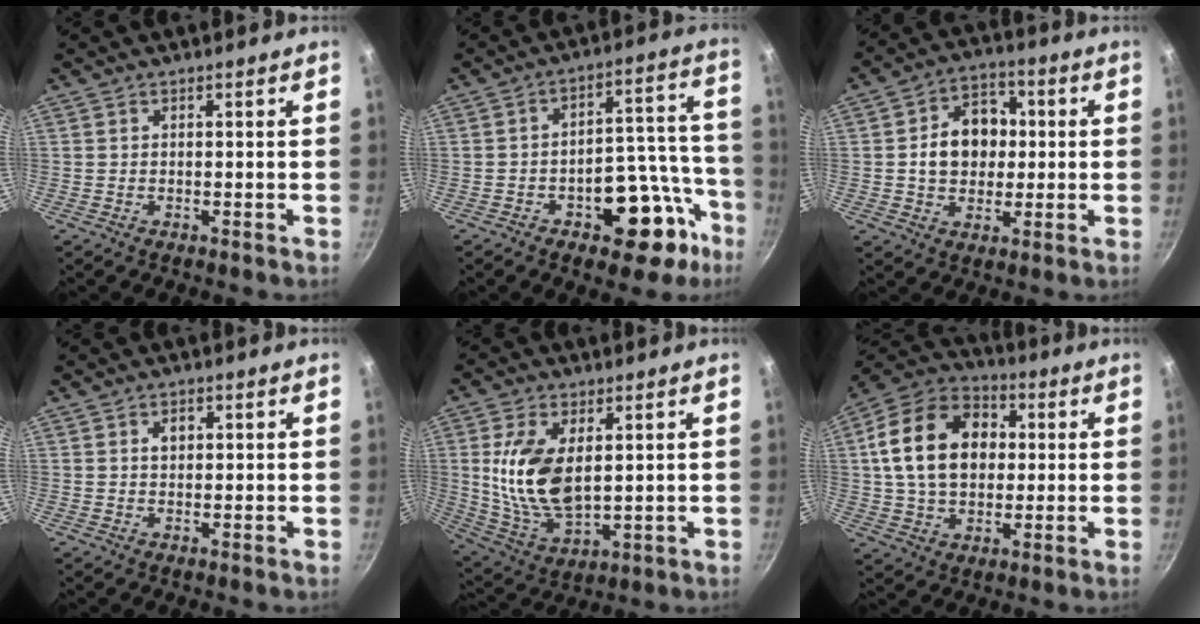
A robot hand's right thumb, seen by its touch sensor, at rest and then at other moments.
{"total": 16.4, "force": [-7.9, 9.4, 10.9], "torque": [-0.069, 0.070, -0.100]}
{"total": 11.2, "force": [0.6, 8.8, 6.8], "torque": [-0.072, 0.017, 0.002]}
{"total": 1.8, "force": [0.5, 1.3, 1.2], "torque": [-0.010, 0.003, 0.007]}
{"total": 14.5, "force": [2.4, 7.9, 11.8], "torque": [-0.222, -0.020, 0.057]}
{"total": 19.6, "force": [2.8, 14.2, 13.3], "torque": [-0.204, 0.026, 0.037]}